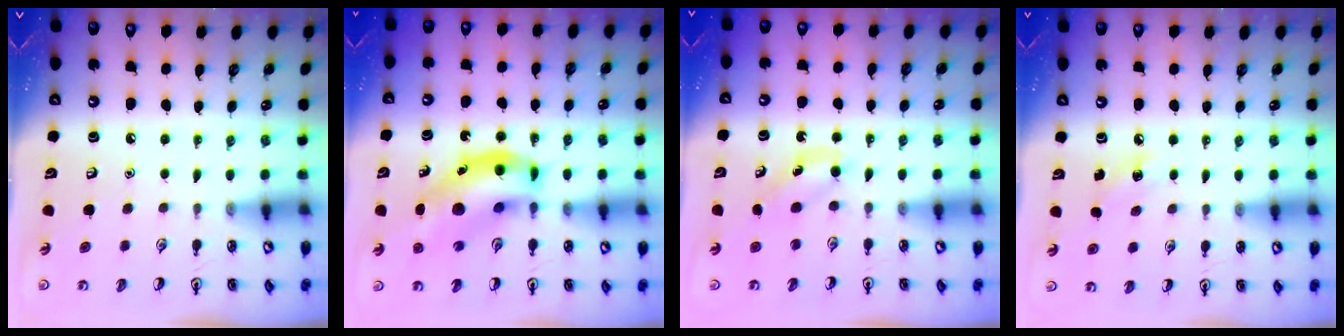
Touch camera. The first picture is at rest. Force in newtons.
{"total": 13.6, "press": 13.1, "slide": 3.7}
{"total": 3.5, "press": 3.2, "slide": 1.2}
{"total": 5.1, "press": 4.9, "slide": 1.5}